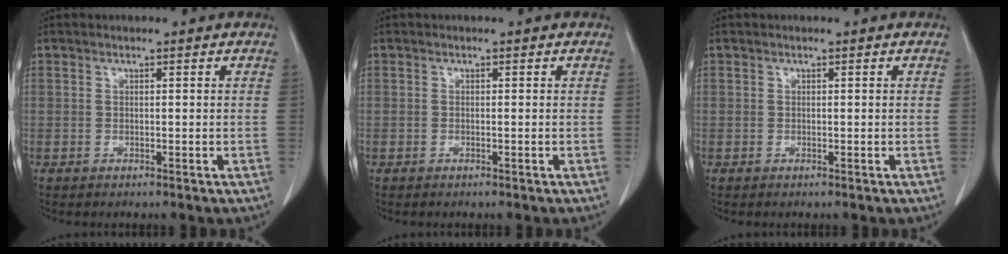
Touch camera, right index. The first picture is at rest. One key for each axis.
{"total": 0.0}
{"total": 0.0}